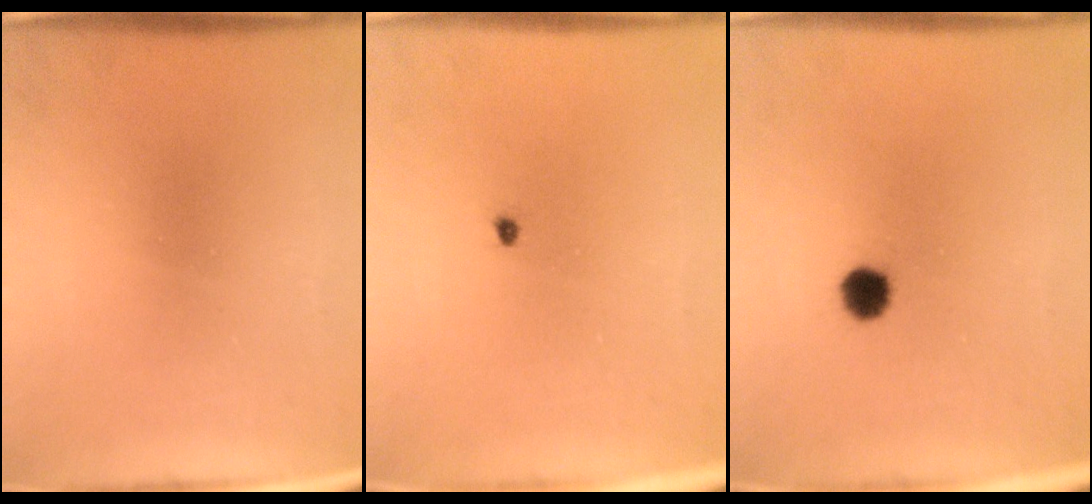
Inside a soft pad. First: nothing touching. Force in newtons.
{"total": 0.6}
{"total": 3.7}